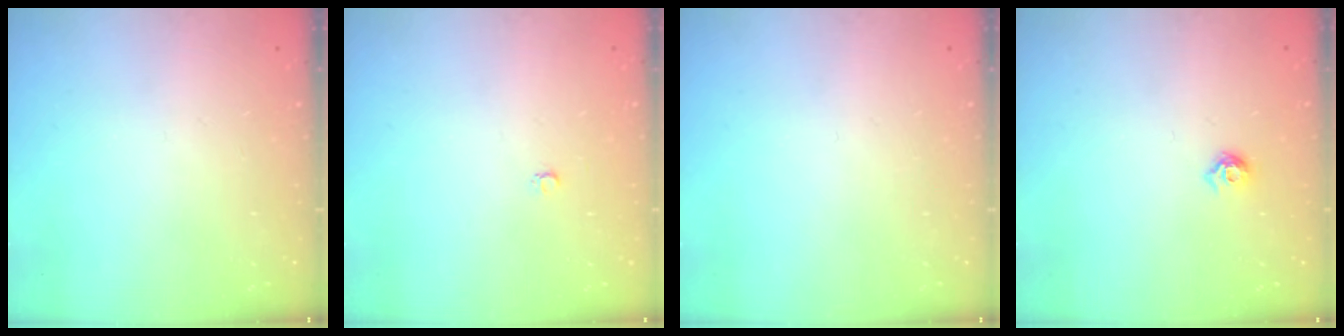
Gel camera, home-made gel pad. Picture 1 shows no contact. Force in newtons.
{"total": 2.6, "press": 2.6, "slide": 0.3}
{"total": 0.0}
{"total": 5.1, "press": 5.0, "slide": 0.9}